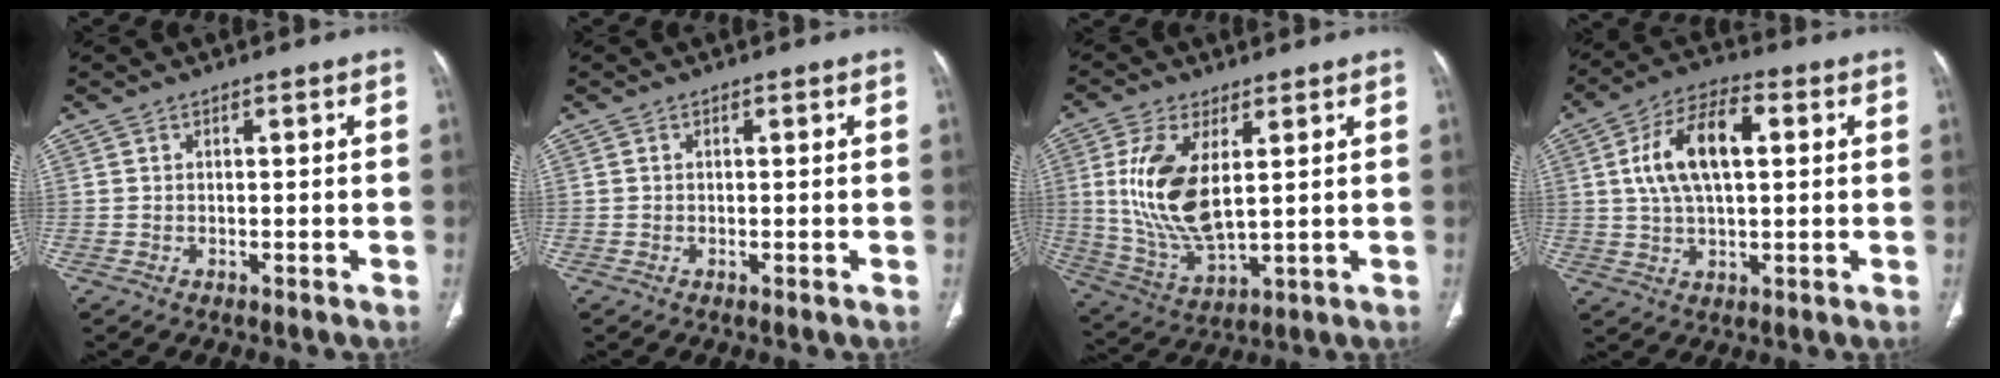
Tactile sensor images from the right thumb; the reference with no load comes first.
{"total": 0.0}
{"total": 14.1, "force": [2.8, 6.4, 12.3], "torque": [-0.258, -0.020, 0.068]}
{"total": 12.8, "force": [2.6, 6.4, 10.9], "torque": [-0.202, 0.019, 0.043]}